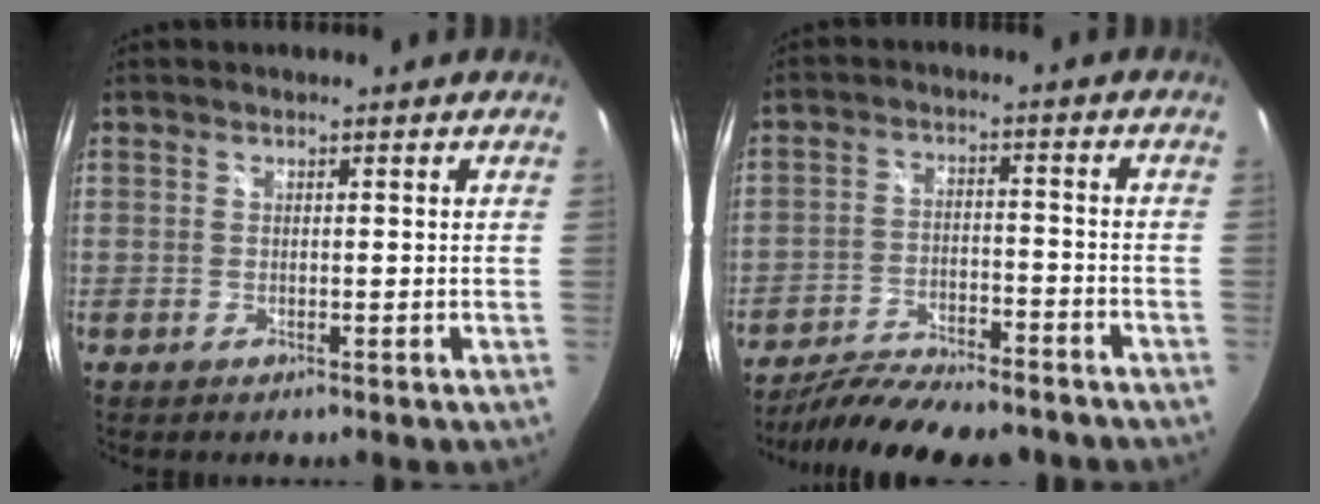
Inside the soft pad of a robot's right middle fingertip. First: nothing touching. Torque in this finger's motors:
{"motor_torque": [1.10, -1.04, 0.17, 0.04]}